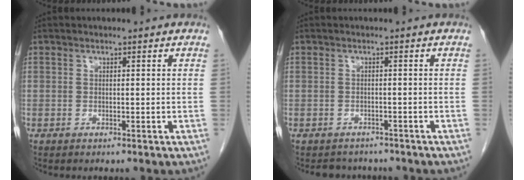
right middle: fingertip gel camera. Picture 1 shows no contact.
{"total": 3.5, "force": [-3.2, 1.4, 0.0], "torque": [-0.004, 0.000, -0.043]}